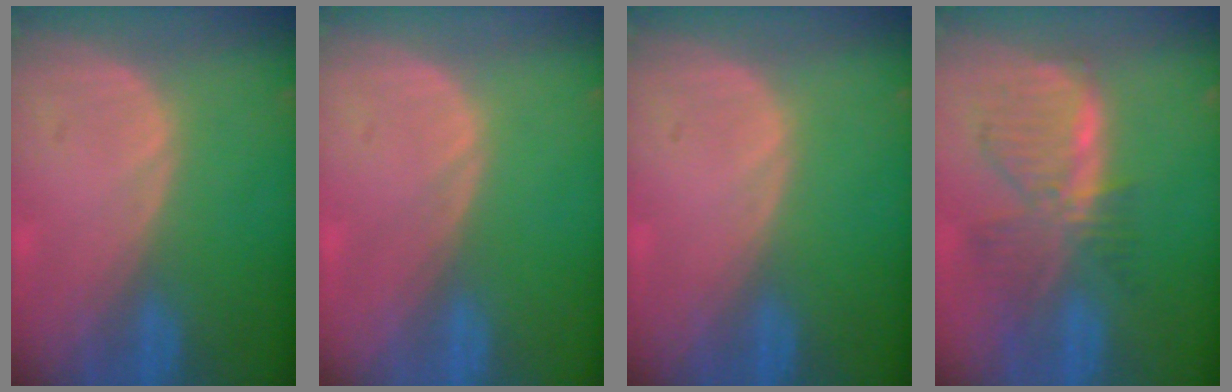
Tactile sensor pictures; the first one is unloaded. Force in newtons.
{"total": 0.0}
{"total": 0.0}
{"total": 7.8, "press": 7.0, "slide": 3.5}